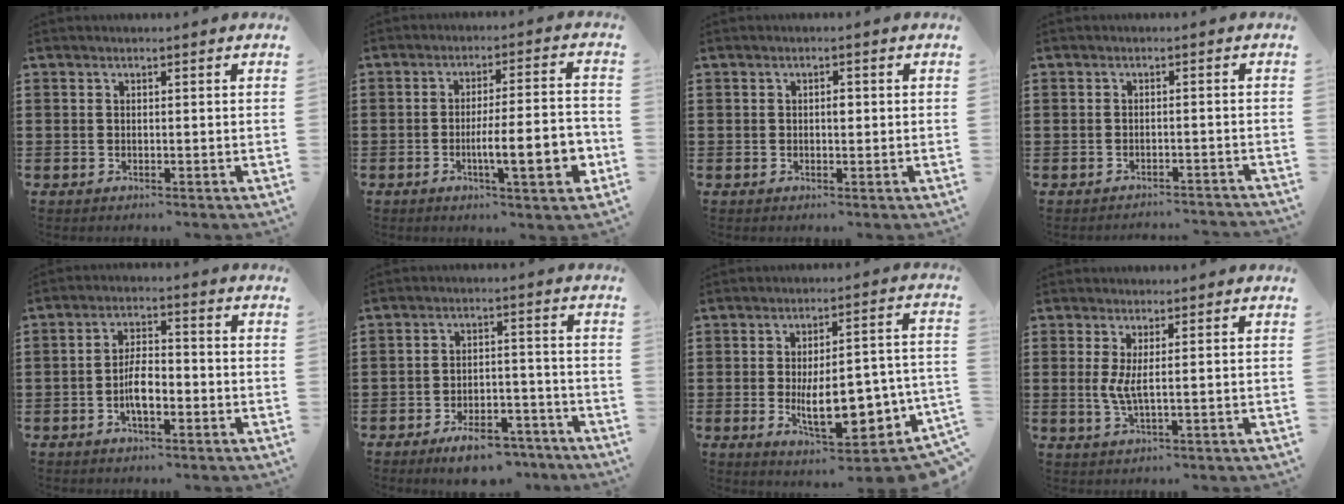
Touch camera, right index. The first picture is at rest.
{"total": 10.7, "force": [-3.1, 2.1, 10.0], "torque": [-0.145, -0.008, -0.052]}
{"total": 1.2, "force": [0.0, 0.6, 1.1], "torque": [-0.022, 0.003, -0.001]}
{"total": 1.8, "force": [-1.8, 0.0, -0.1], "torque": [-0.004, 0.003, -0.041]}
{"total": 5.4, "force": [-1.8, 2.1, 4.7], "torque": [-0.094, 0.004, -0.036]}
{"total": 7.0, "force": [-5.7, 1.9, 3.6], "torque": [-0.057, 0.014, -0.102]}
{"total": 11.8, "force": [-3.5, 4.5, 10.3], "torque": [-0.150, -0.004, -0.056]}
{"total": 3.1, "force": [0.1, 0.0, 3.1], "torque": [-0.075, -0.015, -0.002]}